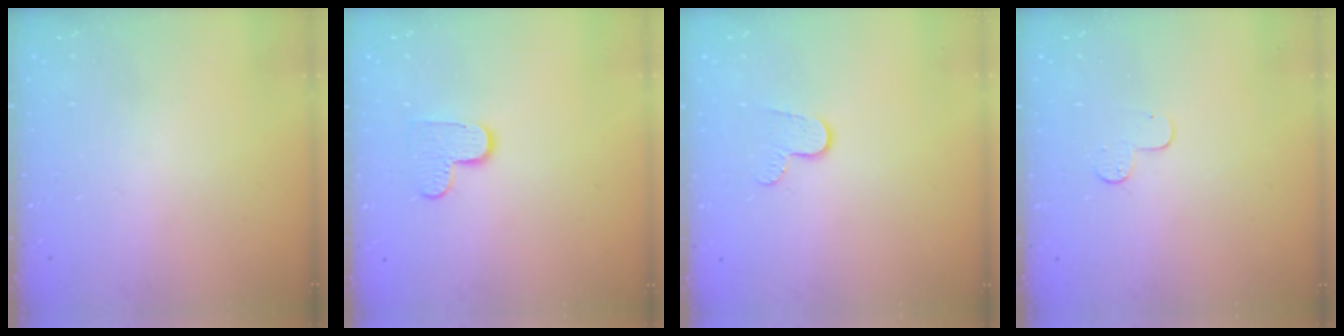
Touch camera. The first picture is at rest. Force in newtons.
{"total": 6.8, "press": 6.8, "slide": 0.2}
{"total": 6.1, "press": 6.0, "slide": 0.6}
{"total": 4.3, "press": 4.3, "slide": 0.4}